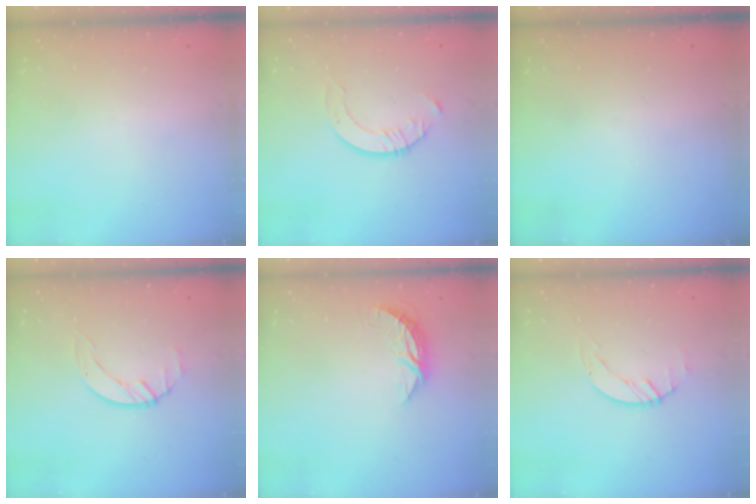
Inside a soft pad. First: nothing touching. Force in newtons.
{"total": 3.5, "press": 3.4, "slide": 0.4}
{"total": 0.0}
{"total": 2.0, "press": 2.0, "slide": 0.3}
{"total": 5.2, "press": 5.2, "slide": 0.3}
{"total": 1.5, "press": 1.4, "slide": 0.3}